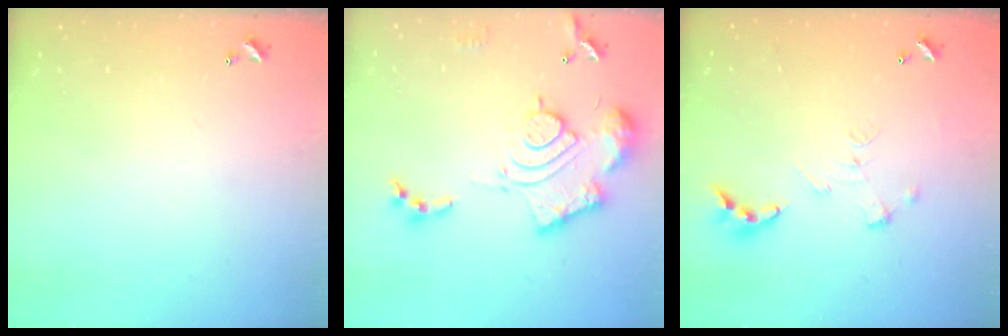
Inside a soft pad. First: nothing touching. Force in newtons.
{"total": 19.2, "press": 19.1, "slide": 1.8}
{"total": 0.0}